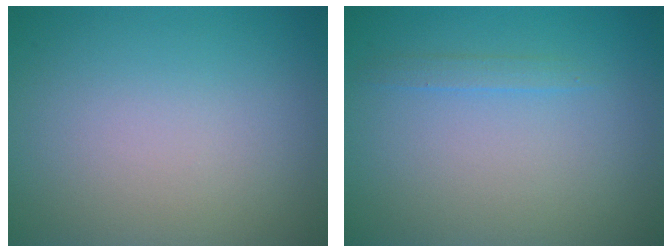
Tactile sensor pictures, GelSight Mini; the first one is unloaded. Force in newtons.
{"total": 0.9, "press": 0.9, "slide": 0.1}